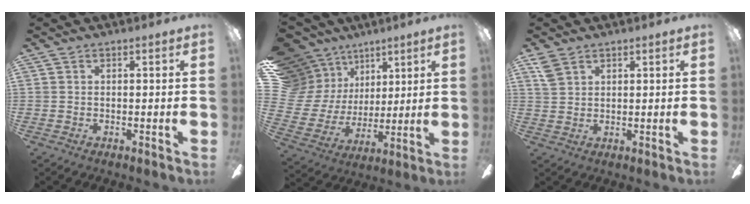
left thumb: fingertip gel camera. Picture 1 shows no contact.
{"total": 13.8, "force": [7.7, 11.0, 3.3], "torque": [-0.100, -0.061, 0.165]}
{"total": 3.8, "force": [2.5, 2.3, 1.5], "torque": [-0.028, -0.001, 0.048]}